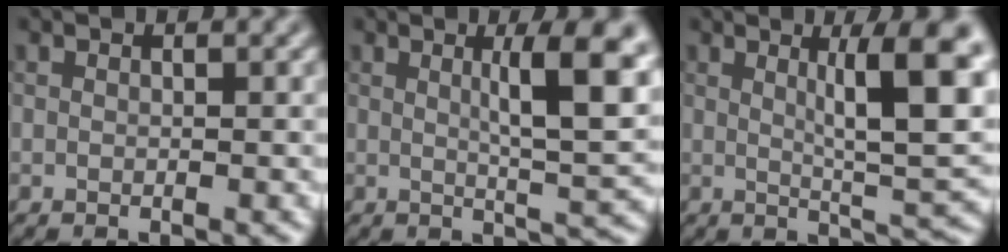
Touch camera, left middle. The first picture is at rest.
{"total": 7.6, "force": [1.9, 1.5, 7.2], "torque": [-0.095, -0.001, 0.031]}
{"total": 8.8, "force": [2.3, 1.7, 8.3], "torque": [-0.111, -0.002, 0.039]}